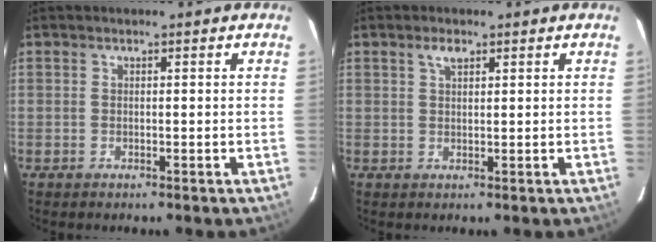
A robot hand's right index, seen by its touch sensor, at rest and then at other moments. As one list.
[{"total": 2.0, "force": [1.2, 0.9, 1.3], "torque": [-0.025, 0.006, 0.022]}]